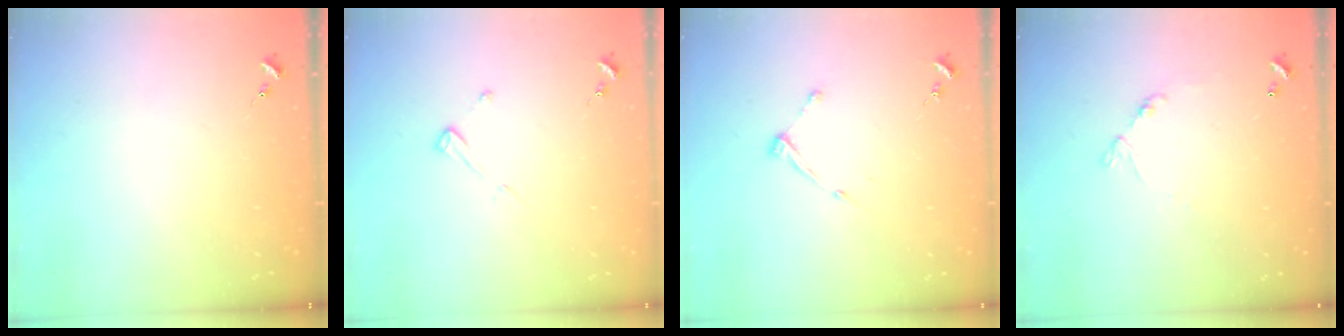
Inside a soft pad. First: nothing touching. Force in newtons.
{"total": 3.8, "press": 3.8, "slide": 0.3}
{"total": 5.1, "press": 5.1, "slide": 0.6}
{"total": 6.8, "press": 6.8, "slide": 0.5}